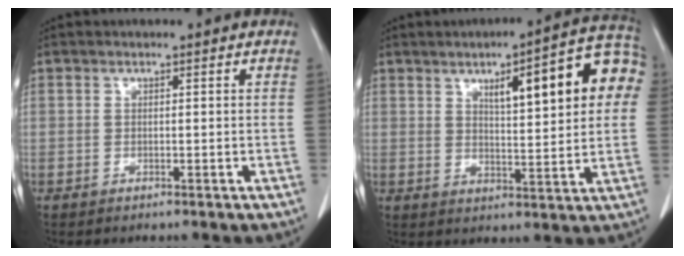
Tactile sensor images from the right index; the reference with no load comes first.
{"total": 14.7, "force": [4.6, 3.0, 13.6], "torque": [-0.177, 0.028, 0.059]}